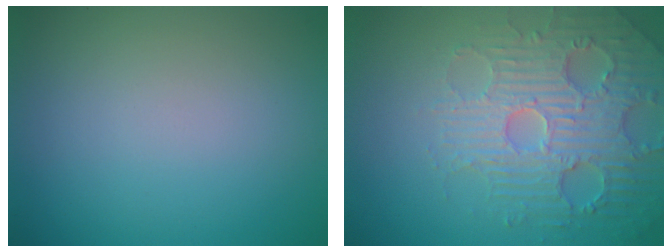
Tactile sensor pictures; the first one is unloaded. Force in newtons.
{"total": 4.7, "press": 4.7, "slide": 0.9}